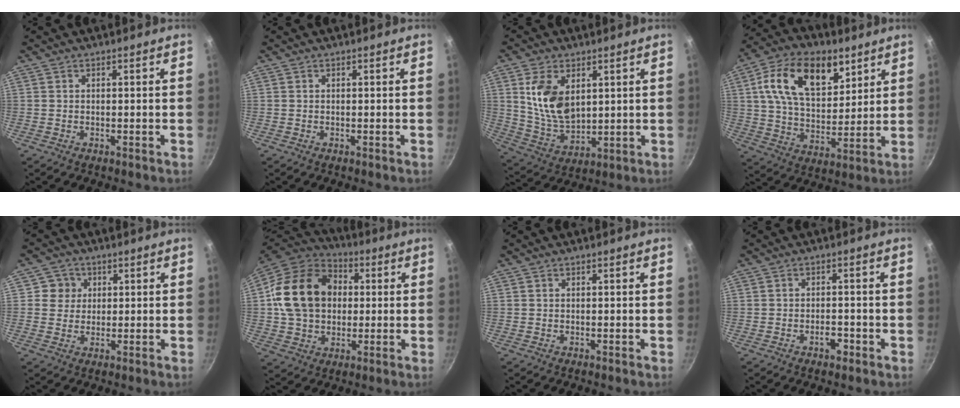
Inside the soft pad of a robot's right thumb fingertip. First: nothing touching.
{"total": 0.0}
{"total": 12.2, "force": [3.6, 7.4, 8.9], "torque": [-0.156, -0.028, 0.080]}
{"total": 18.9, "force": [8.2, 11.2, 12.9], "torque": [-0.191, -0.023, 0.135]}
{"total": 4.3, "force": [1.1, 4.1, 0.4], "torque": [0.032, 0.002, 0.011]}
{"total": 19.8, "force": [2.4, 15.5, 12.1], "torque": [-0.190, 0.026, 0.036]}
{"total": 0.0}
{"total": 2.8, "force": [-1.5, 1.5, 1.9], "torque": [-0.018, 0.014, -0.023]}